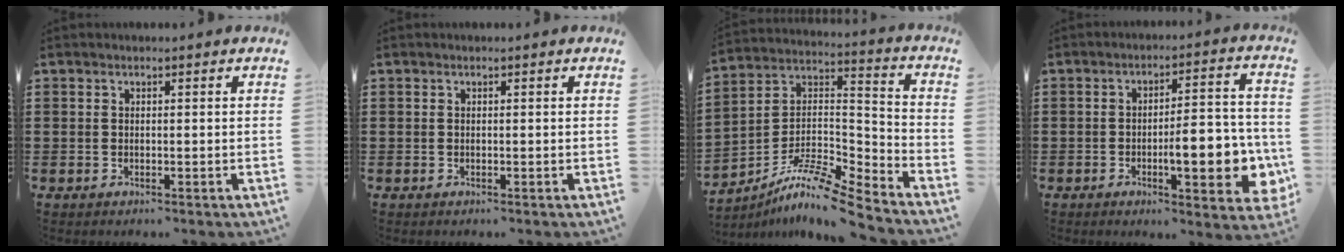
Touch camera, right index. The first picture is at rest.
{"total": 0.0}
{"total": 9.9, "force": [-8.2, 1.4, 5.4], "torque": [-0.113, 0.006, -0.169]}
{"total": 10.3, "force": [-2.6, 3.2, 9.4], "torque": [-0.119, -0.009, -0.044]}